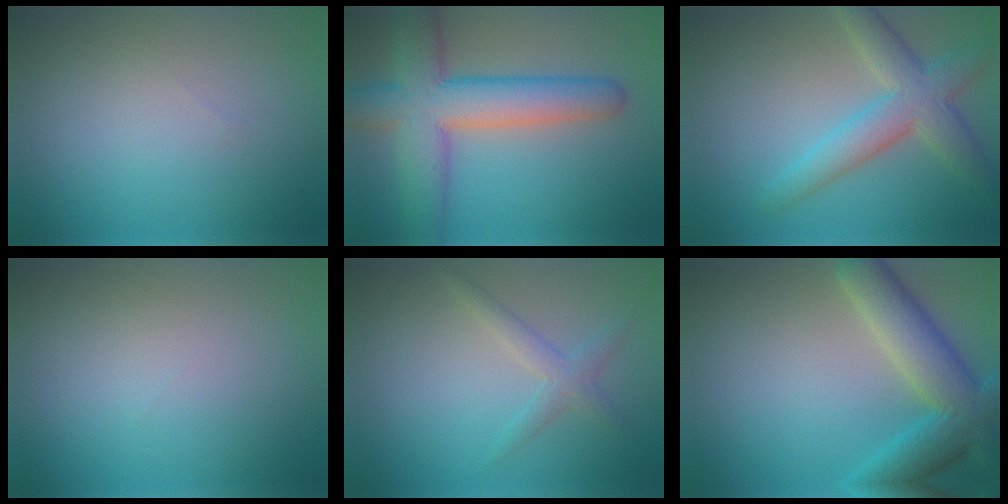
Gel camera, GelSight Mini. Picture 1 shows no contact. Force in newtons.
{"total": 8.6, "press": 8.6, "slide": 0.3}
{"total": 5.5, "press": 5.4, "slide": 0.3}
{"total": 0.0}
{"total": 2.0, "press": 2.0, "slide": 0.0}
{"total": 8.0, "press": 8.0, "slide": 0.5}